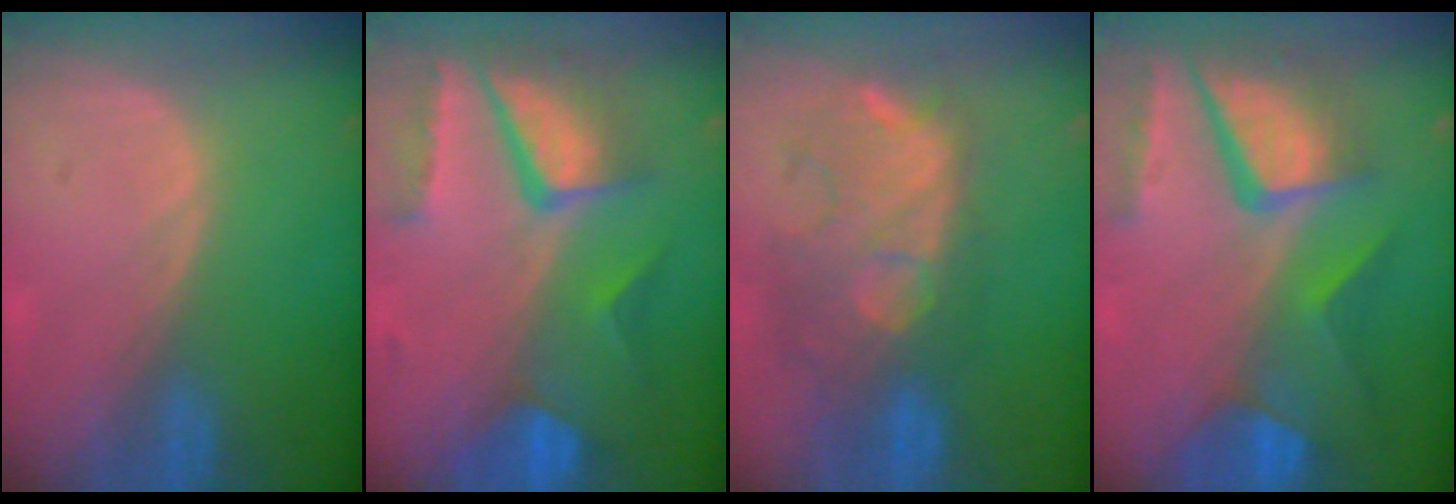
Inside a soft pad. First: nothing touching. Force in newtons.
{"total": 10.4, "press": 8.8, "slide": 5.5}
{"total": 10.7, "press": 10.0, "slide": 3.7}
{"total": 11.5, "press": 9.5, "slide": 6.5}